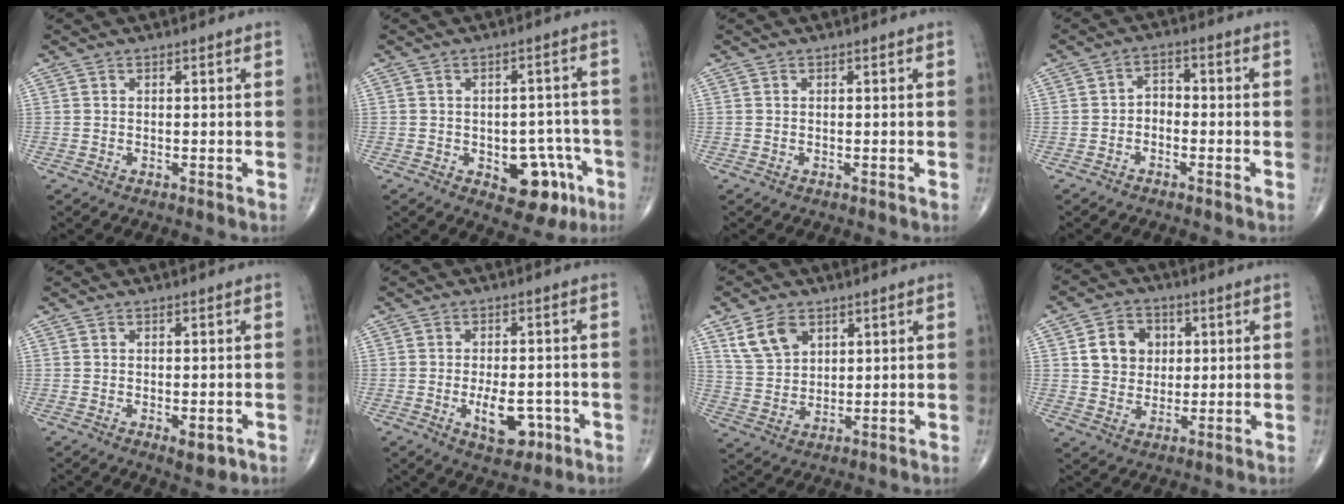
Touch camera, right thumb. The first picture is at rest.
{"total": 10.1, "force": [-4.1, 6.0, 7.0], "torque": [-0.047, 0.033, -0.044]}
{"total": 0.0}
{"total": 3.1, "force": [-1.1, 2.3, 1.9], "torque": [-0.017, 0.023, -0.030]}
{"total": 3.2, "force": [-1.1, 1.5, 2.6], "torque": [-0.025, -0.004, -0.008]}
{"total": 7.3, "force": [-2.4, 3.8, 5.7], "torque": [-0.073, 0.005, -0.030]}
{"total": 8.1, "force": [4.3, 5.3, 4.4], "torque": [-0.070, -0.016, 0.090]}
{"total": 8.8, "force": [2.0, 7.4, 4.3], "torque": [-0.034, -0.006, 0.035]}